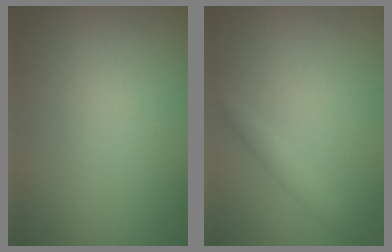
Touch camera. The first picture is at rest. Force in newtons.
{"total": 1.5, "press": 1.5, "slide": 0.1}